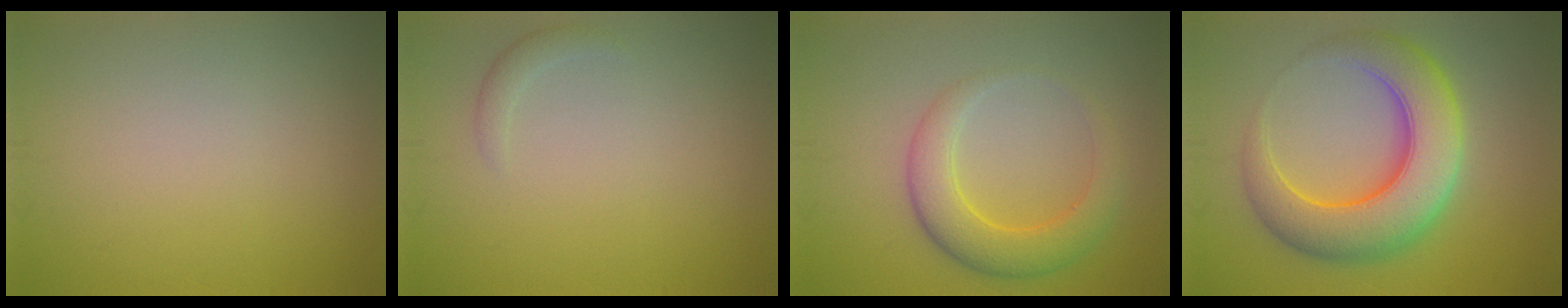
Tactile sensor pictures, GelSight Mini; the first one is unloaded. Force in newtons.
{"total": 1.0, "press": 1.0, "slide": 0.0}
{"total": 4.5, "press": 4.5, "slide": 0.2}
{"total": 9.4, "press": 9.4, "slide": 0.2}